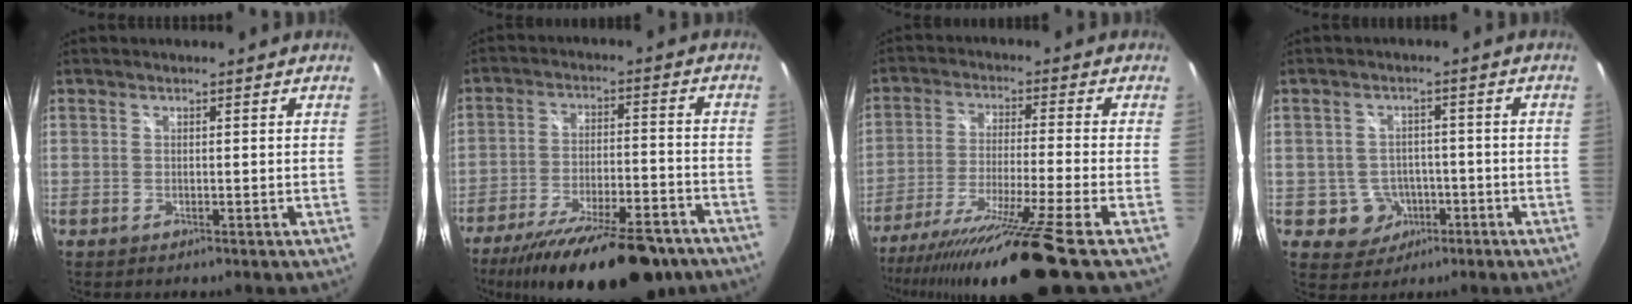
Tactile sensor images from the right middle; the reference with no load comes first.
{"total": 22.6, "force": [-17.8, 5.9, 12.7], "torque": [-0.222, -0.041, -0.262]}
{"total": 17.9, "force": [-14.3, -3.7, 10.1], "torque": [-0.196, -0.057, -0.244]}
{"total": 4.8, "force": [-1.8, 4.4, 0.8], "torque": [-0.028, 0.012, -0.013]}